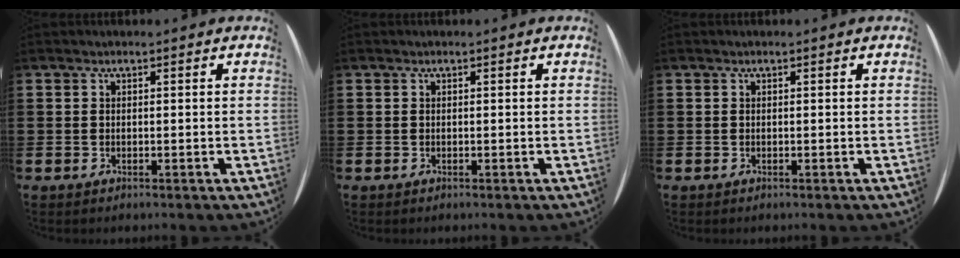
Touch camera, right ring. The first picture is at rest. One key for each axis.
{"total": 0.0}
{"total": 0.0}